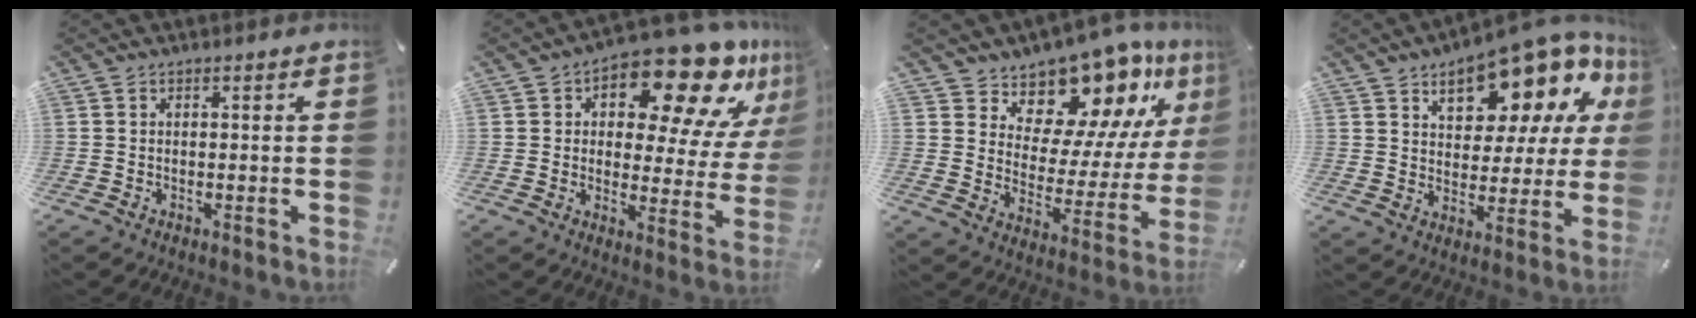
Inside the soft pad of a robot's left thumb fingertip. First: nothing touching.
{"total": 18.2, "force": [12.2, 8.2, 10.7], "torque": [-0.133, -0.096, 0.198]}
{"total": 13.9, "force": [11.6, 6.9, 3.3], "torque": [-0.051, -0.125, 0.198]}
{"total": 16.0, "force": [11.3, 7.4, 8.5], "torque": [-0.124, -0.087, 0.190]}